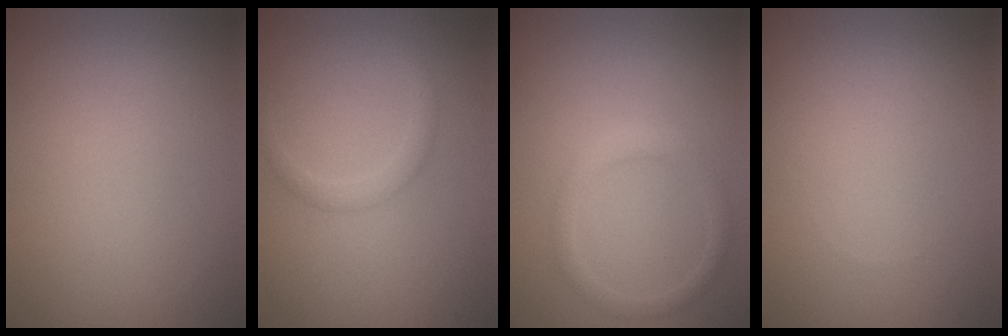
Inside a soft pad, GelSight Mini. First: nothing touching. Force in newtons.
{"total": 1.4, "press": 1.4, "slide": 0.1}
{"total": 1.7, "press": 1.7, "slide": 0.1}
{"total": 0.0}